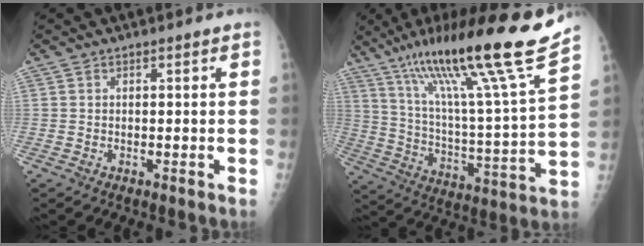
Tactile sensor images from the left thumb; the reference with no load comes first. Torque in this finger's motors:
{"motor_torque": [0.60, 0.34, 1.59, -1.18, 0.21]}